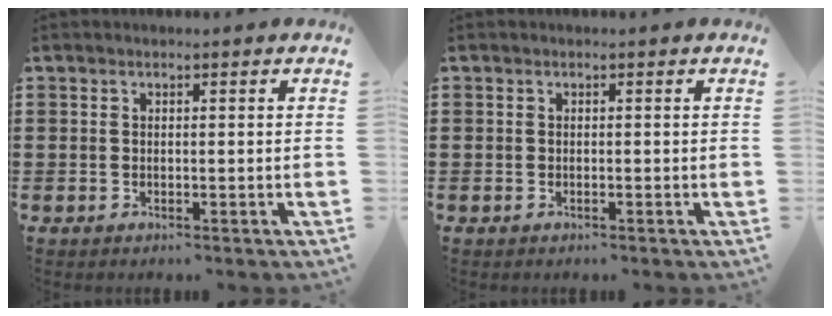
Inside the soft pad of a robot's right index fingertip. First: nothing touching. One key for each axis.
{"total": 0.0}